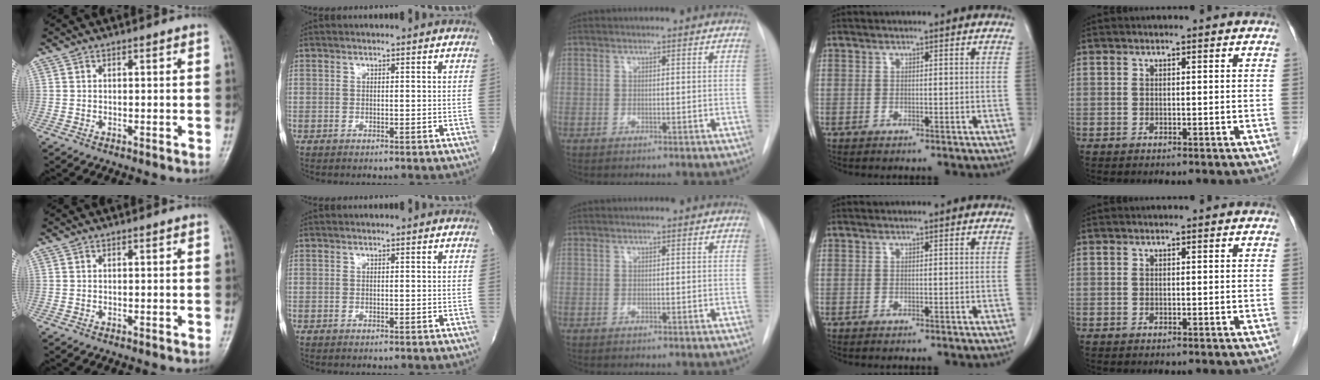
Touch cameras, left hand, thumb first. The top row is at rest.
{}